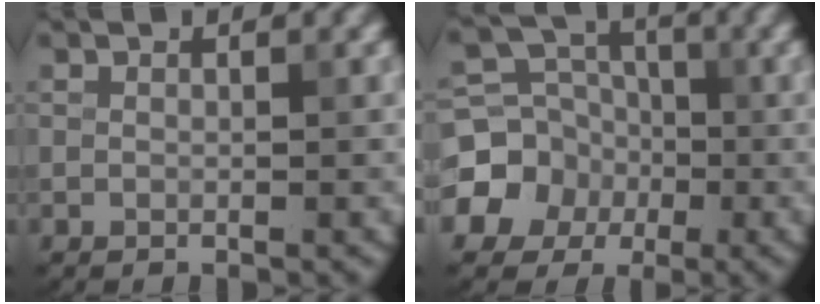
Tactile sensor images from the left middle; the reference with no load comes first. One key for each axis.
{"total": 7.6, "fx": -2.2, "fy": 6.9, "fz": 2.1, "tx": -0.042, "ty": -0.003, "tz": -0.063}